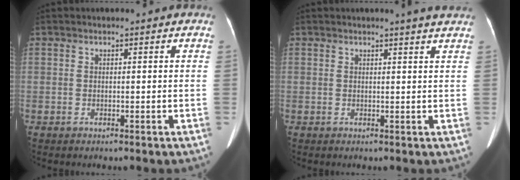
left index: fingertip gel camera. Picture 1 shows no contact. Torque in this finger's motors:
{"motor_torque": [0.16, -0.30, 0.00, 0.00]}